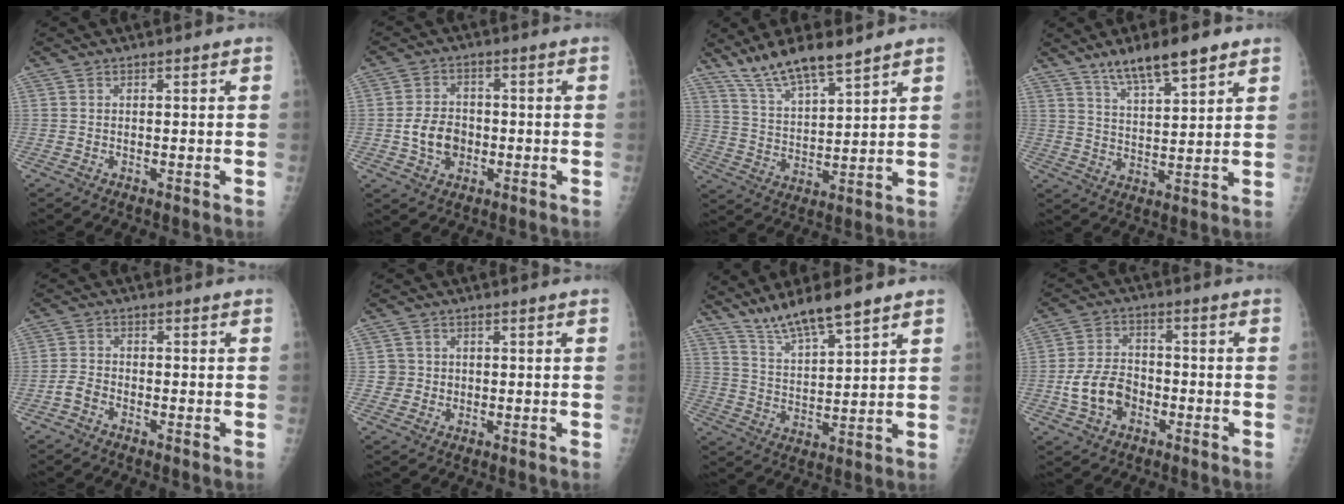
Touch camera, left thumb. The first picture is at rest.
{"total": 6.9, "force": [-1.3, 5.4, 4.1], "torque": [-0.054, 0.010, -0.023]}
{"total": 10.9, "force": [8.8, 2.2, 6.2], "torque": [-0.106, -0.045, 0.172]}
{"total": 10.6, "force": [7.4, 2.8, 7.1], "torque": [-0.105, -0.033, 0.129]}
{"total": 2.7, "force": [-1.5, 1.7, 1.4], "torque": [-0.027, 0.012, -0.032]}
{"total": 2.8, "force": [0.2, 2.8, -0.2], "torque": [0.024, 0.006, 0.001]}
{"total": 10.1, "force": [8.0, 1.4, 6.0], "torque": [-0.106, -0.043, 0.157]}
{"total": 9.0, "force": [-2.9, 6.5, 5.5], "torque": [-0.092, 0.025, -0.054]}